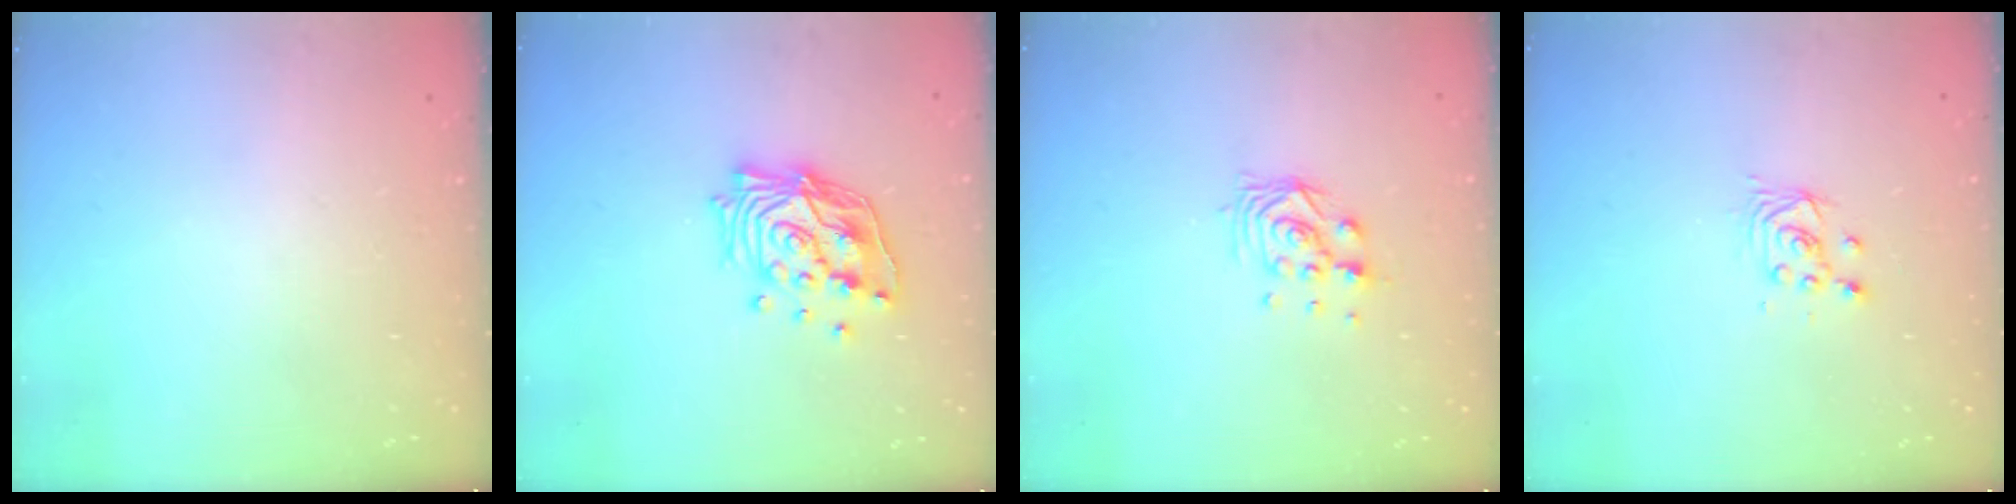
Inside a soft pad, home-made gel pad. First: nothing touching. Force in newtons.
{"total": 16.0, "press": 15.8, "slide": 2.3}
{"total": 6.6, "press": 6.5, "slide": 0.5}
{"total": 2.6, "press": 2.6, "slide": 0.1}